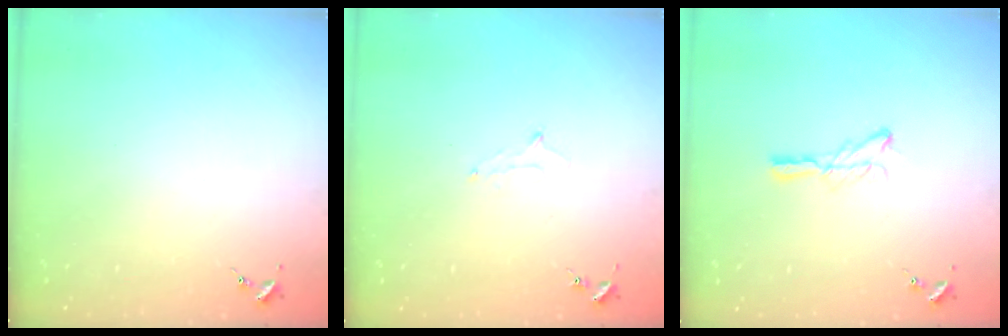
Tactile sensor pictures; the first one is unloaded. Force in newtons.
{"total": 5.8, "press": 5.7, "slide": 0.6}
{"total": 6.1, "press": 6.0, "slide": 0.7}